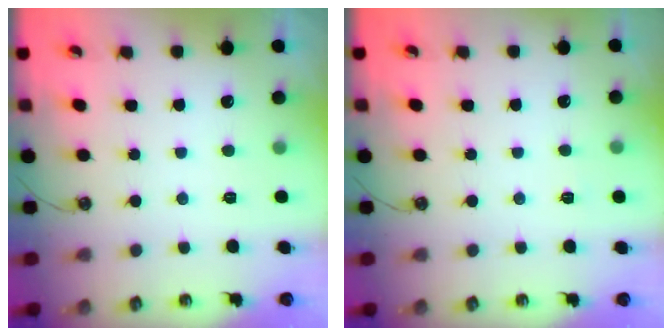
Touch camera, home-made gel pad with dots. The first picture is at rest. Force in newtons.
{"total": 2.5, "press": 2.5, "slide": 0.4}